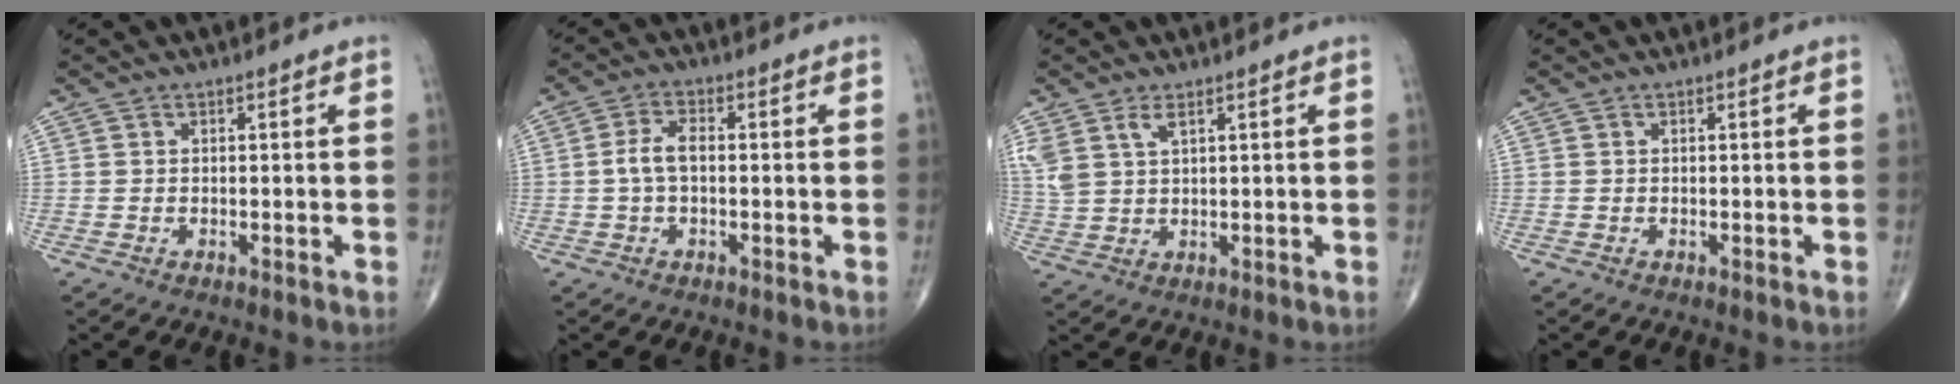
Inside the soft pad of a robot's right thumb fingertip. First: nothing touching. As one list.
[{"total": 4.2, "force": [-0.2, 2.2, 3.6], "torque": [-0.078, 0.015, -0.007]}, {"total": 5.2, "force": [3.0, 2.3, 3.6], "torque": [-0.083, -0.004, 0.068]}, {"total": 0.0}]